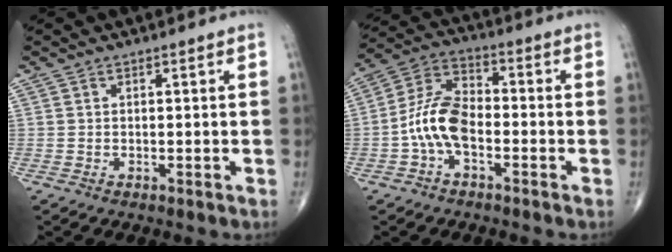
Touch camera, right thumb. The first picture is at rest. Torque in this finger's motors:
{"motor_torque": [0.40, 0.23, 1.19, -0.25, 0.11]}